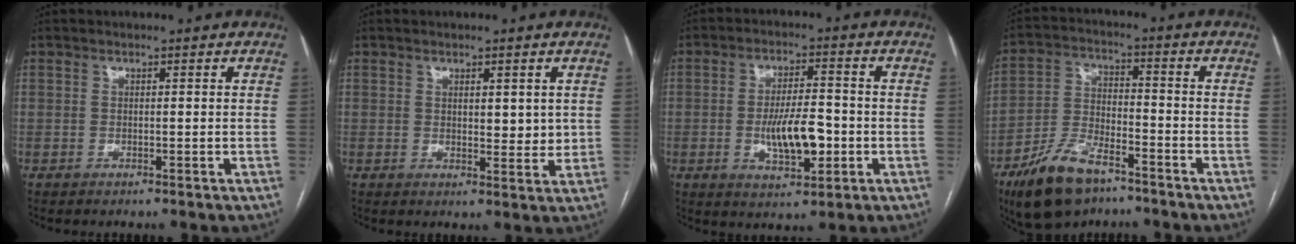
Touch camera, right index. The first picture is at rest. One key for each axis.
{"total": 3.8, "fx": 1.1, "fy": 1.6, "fz": 3.3, "tx": -0.044, "ty": -0.009, "tz": 0.017}
{"total": 8.5, "fx": -1.8, "fy": 2.8, "fz": 7.8, "tx": -0.140, "ty": 0.003, "tz": -0.025}
{"total": 11.7, "fx": -7.9, "fy": 4.5, "fz": 7.3, "tx": -0.153, "ty": -0.011, "tz": -0.146}